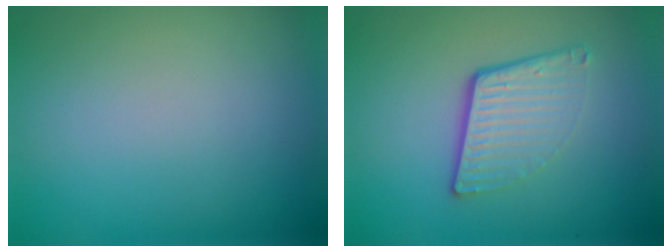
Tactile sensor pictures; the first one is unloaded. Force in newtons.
{"total": 4.4, "press": 2.8, "slide": 3.4}